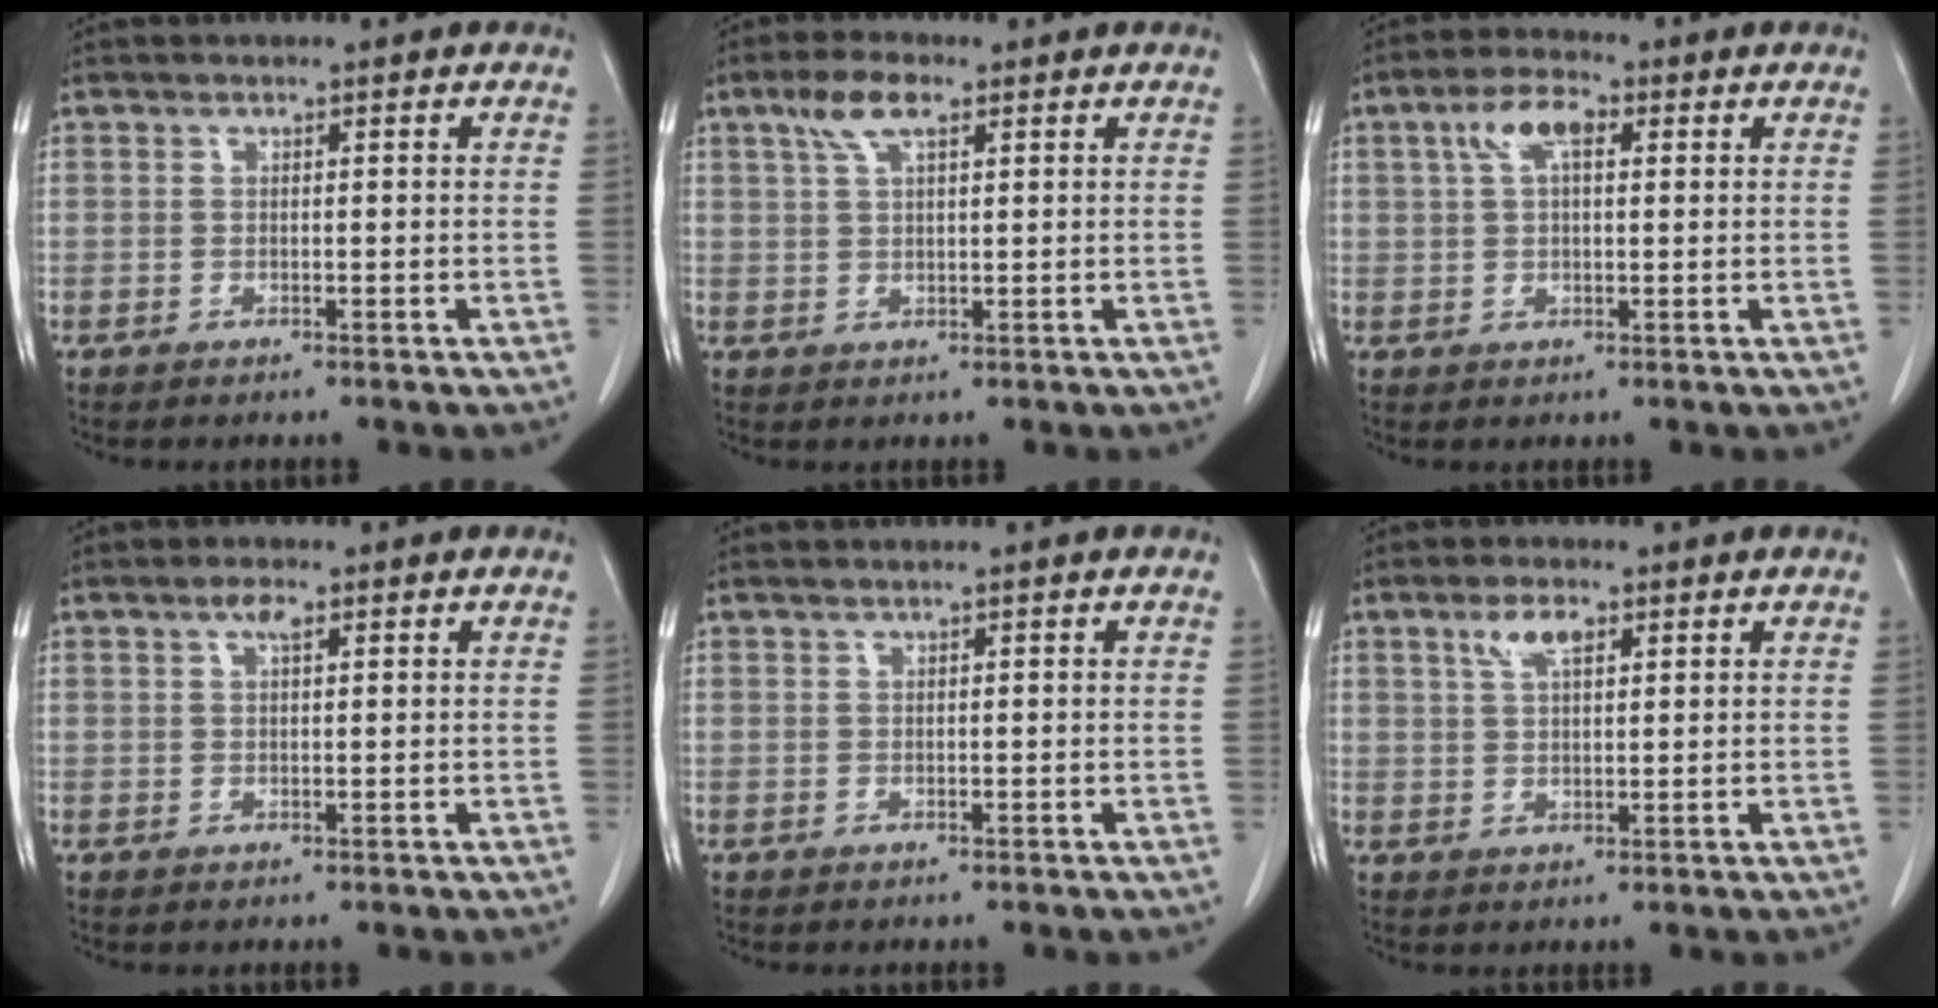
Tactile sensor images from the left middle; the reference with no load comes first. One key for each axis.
{"total": 4.8, "fx": 2.7, "fy": 1.5, "fz": 3.7, "tx": -0.081, "ty": 0.011, "tz": 0.056}
{"total": 5.7, "fx": 2.1, "fy": 2.5, "fz": 4.7, "tx": -0.096, "ty": 0.019, "tz": 0.041}
{"total": 1.9, "fx": 1.0, "fy": 0.5, "fz": 1.6, "tx": -0.032, "ty": 0.004, "tz": 0.019}
{"total": 0.8, "fx": 0.6, "fy": -0.1, "fz": 0.5, "tx": -0.013, "ty": 0.008, "tz": 0.015}
{"total": 4.0, "fx": 2.1, "fy": 1.6, "fz": 3.0, "tx": -0.062, "ty": 0.006, "tz": 0.044}